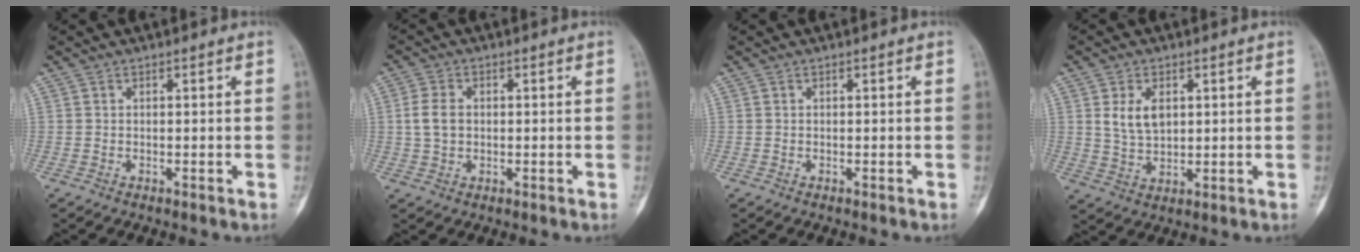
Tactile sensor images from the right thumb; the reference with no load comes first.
{"total": 4.7, "force": [0.4, 3.3, 3.2], "torque": [-0.066, 0.006, 0.007]}
{"total": 0.0}
{"total": 6.2, "force": [1.8, 3.9, 4.4], "torque": [-0.070, -0.009, 0.041]}